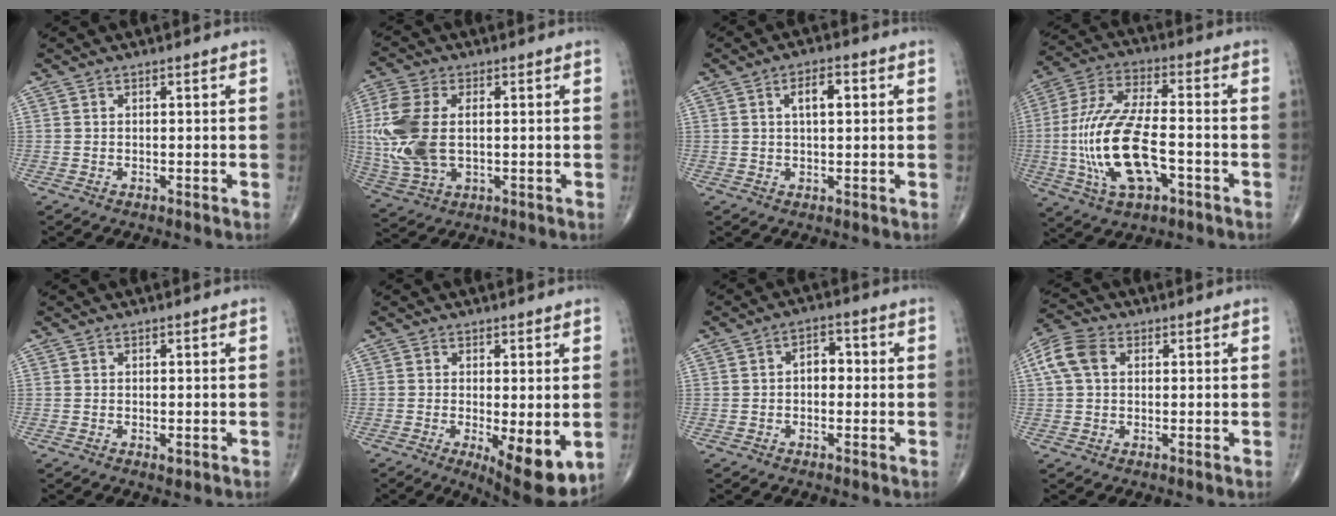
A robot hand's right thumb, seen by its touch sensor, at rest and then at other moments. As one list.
[{"total": 14.0, "force": [0.7, 8.1, 11.3], "torque": [-0.281, -0.003, 0.018]}, {"total": 4.5, "force": [1.2, 1.9, 3.9], "torque": [-0.058, 0.006, 0.017]}, {"total": 18.2, "force": [-4.1, 8.0, 15.8], "torque": [-0.326, 0.026, -0.069]}, {"total": 0.6, "force": [-0.2, 0.4, 0.5], "torque": [-0.004, -0.001, -0.002]}, {"total": 10.0, "force": [-2.4, 3.3, 9.2], "torque": [-0.127, -0.025, -0.027]}, {"total": 4.0, "force": [-0.2, 2.7, 2.9], "torque": [-0.027, 0.017, -0.012]}, {"total": 7.0, "force": [1.7, 4.9, 4.7], "torque": [-0.106, 0.021, 0.028]}]